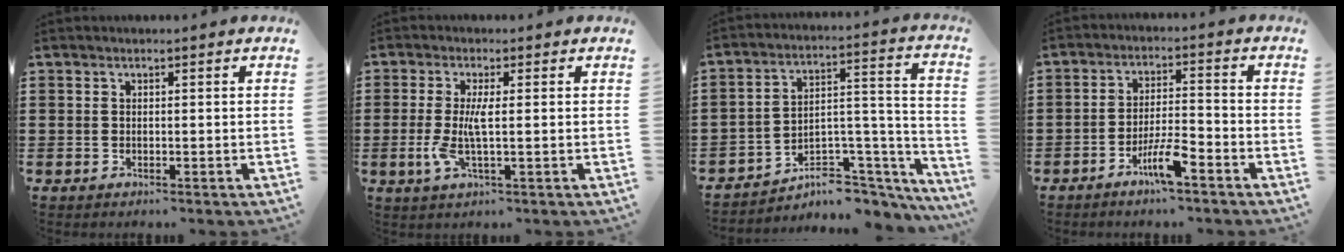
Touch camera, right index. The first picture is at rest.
{"total": 4.3, "force": [-0.4, 0.5, 4.2], "torque": [-0.096, -0.011, -0.016]}
{"total": 5.3, "force": [-4.1, 2.8, 2.0], "torque": [-0.035, -0.004, -0.075]}
{"total": 5.9, "force": [-3.8, 0.9, 4.4], "torque": [-0.093, -0.004, -0.073]}